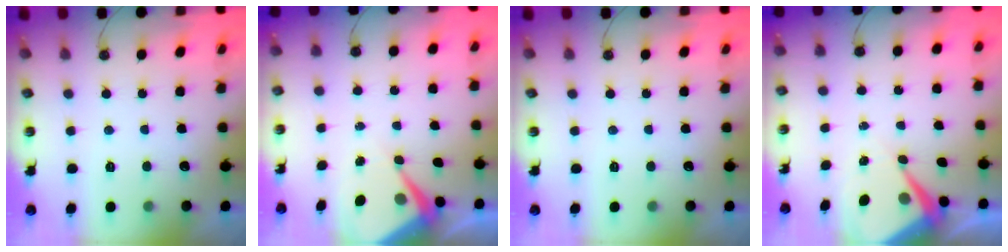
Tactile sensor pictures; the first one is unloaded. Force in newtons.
{"total": 5.5, "press": 5.5, "slide": 0.3}
{"total": 0.0}
{"total": 6.3, "press": 6.3, "slide": 0.4}